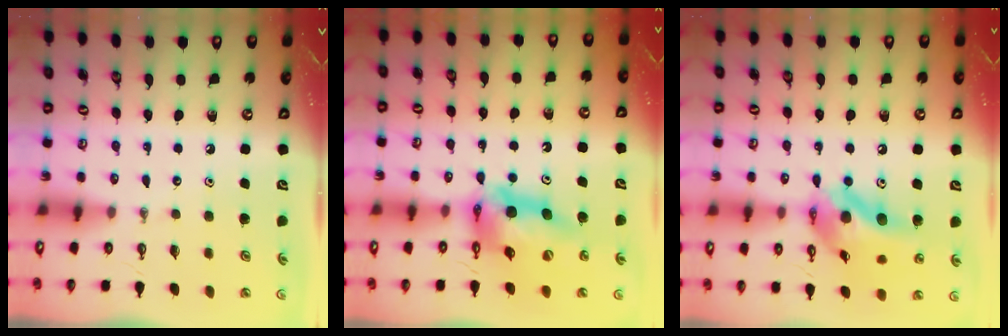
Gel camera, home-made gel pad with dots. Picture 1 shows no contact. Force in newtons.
{"total": 15.7, "press": 15.6, "slide": 1.4}
{"total": 15.6, "press": 15.5, "slide": 1.7}